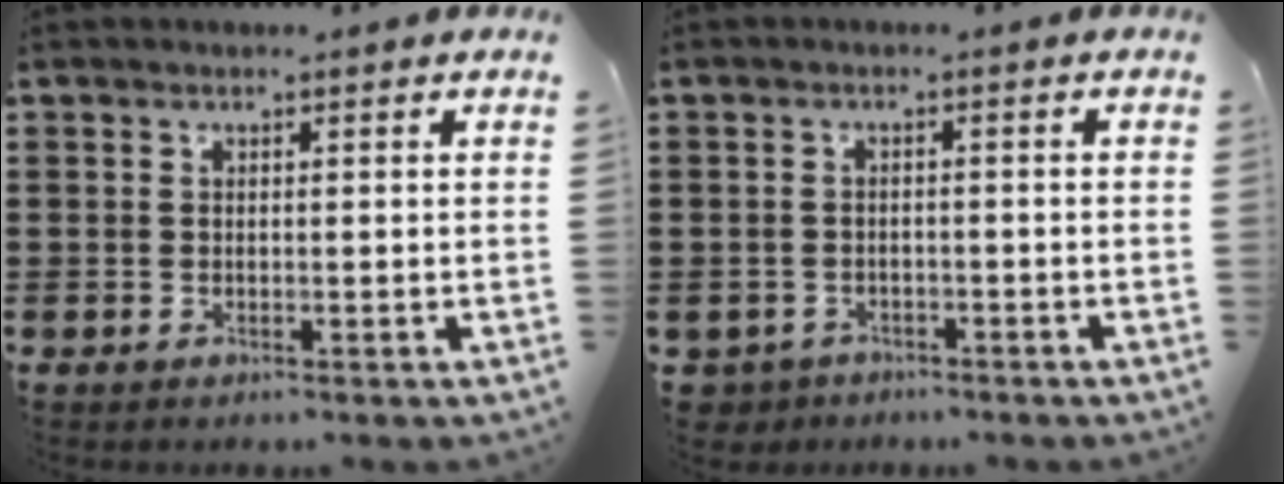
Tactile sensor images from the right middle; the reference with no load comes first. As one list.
[{"total": 2.1, "force": [-1.9, 0.9, -0.2], "torque": [-0.005, 0.001, -0.045]}]